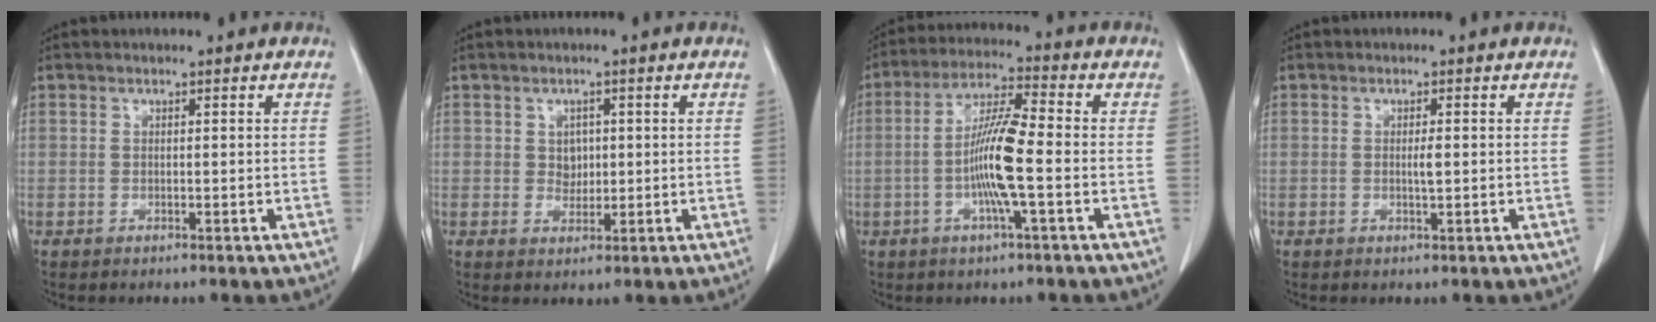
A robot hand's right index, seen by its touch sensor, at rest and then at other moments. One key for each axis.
{"total": 2.7, "fx": 0.5, "fy": 2.2, "fz": 1.5, "tx": -0.020, "ty": 0.002, "tz": 0.012}
{"total": 9.9, "fx": -1.9, "fy": 0.4, "fz": 9.7, "tx": -0.187, "ty": 0.002, "tz": -0.043}
{"total": 1.5, "fx": 0.0, "fy": 0.3, "fz": 1.5, "tx": -0.028, "ty": 0.000, "tz": 0.001}